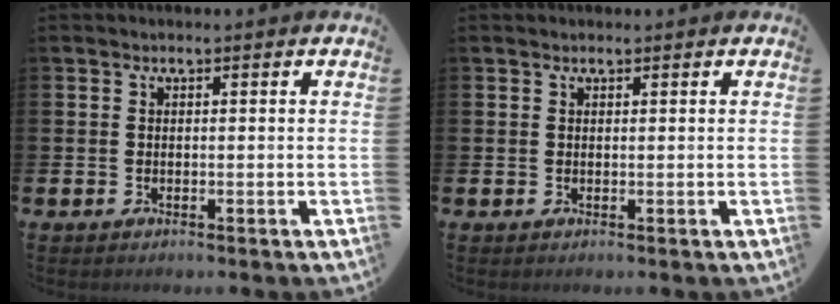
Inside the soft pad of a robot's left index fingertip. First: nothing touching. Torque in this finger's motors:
{"motor_torque": [1.04, -1.09, 0.07, -0.02]}